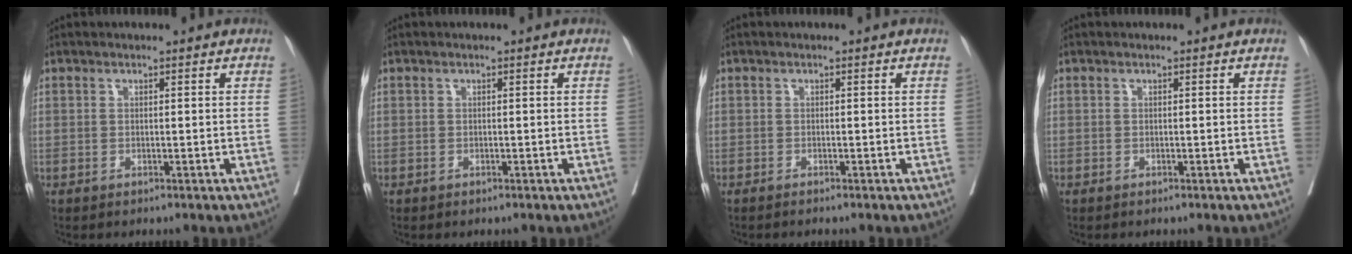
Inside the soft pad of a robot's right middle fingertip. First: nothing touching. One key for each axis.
{"total": 0.0}
{"total": 1.2, "fx": -1.1, "fy": -0.2, "fz": 0.6, "tx": -0.010, "ty": -0.001, "tz": -0.014}
{"total": 0.0}